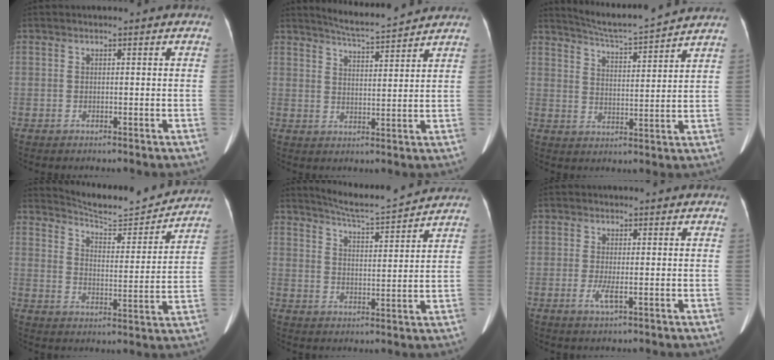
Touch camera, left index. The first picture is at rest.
{"total": 8.0, "force": [7.7, -0.3, 2.2], "torque": [-0.052, 0.005, 0.119]}
{"total": 12.1, "force": [11.5, -0.8, 3.8], "torque": [-0.078, 0.006, 0.170]}
{"total": 14.8, "force": [14.4, 1.4, 3.3], "torque": [-0.055, -0.024, 0.197]}
{"total": 11.1, "force": [10.6, -0.4, 3.2], "torque": [-0.065, 0.008, 0.156]}
{"total": 2.6, "force": [-0.6, 0.3, 2.5], "torque": [-0.050, -0.006, -0.007]}